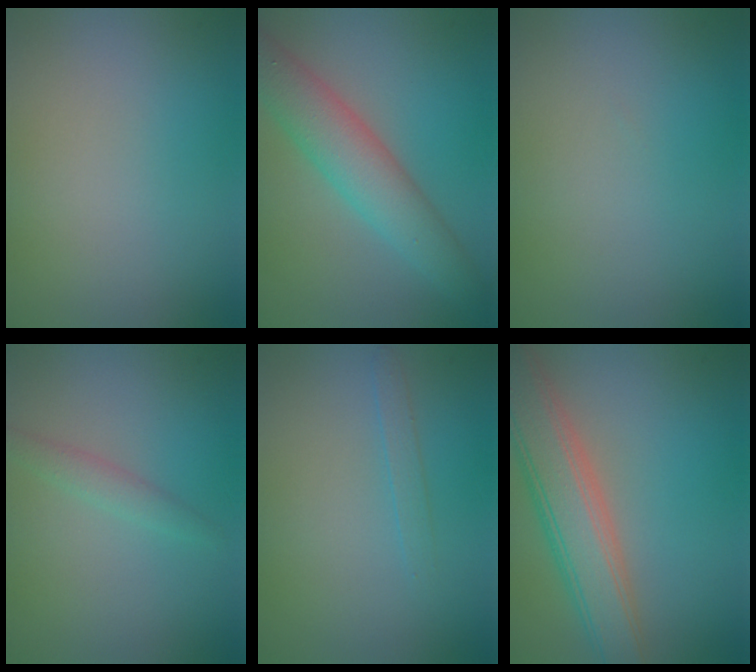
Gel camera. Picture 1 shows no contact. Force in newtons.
{"total": 5.6, "press": 5.6, "slide": 0.2}
{"total": 0.0}
{"total": 1.4, "press": 1.4, "slide": 0.1}
{"total": 1.0, "press": 1.0, "slide": 0.0}
{"total": 6.6, "press": 6.6, "slide": 0.4}